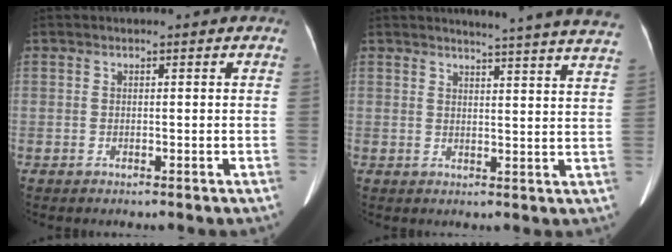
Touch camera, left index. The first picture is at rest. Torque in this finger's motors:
{"motor_torque": [0.38, -0.86, 0.00, 0.02]}